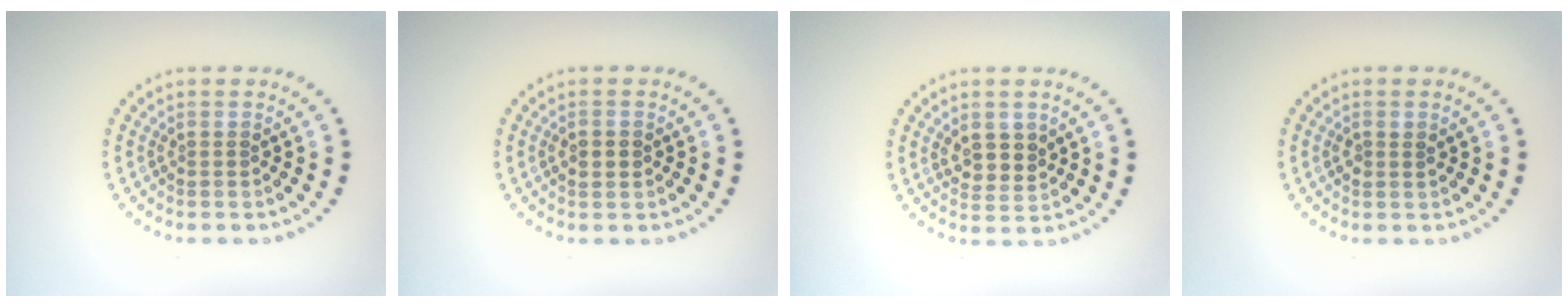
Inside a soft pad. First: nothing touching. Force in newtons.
{"total": 2.0, "press": 2.0, "slide": 0.1}
{"total": 2.6, "press": 2.4, "slide": 1.0}
{"total": 1.0, "press": 0.9, "slide": 0.4}